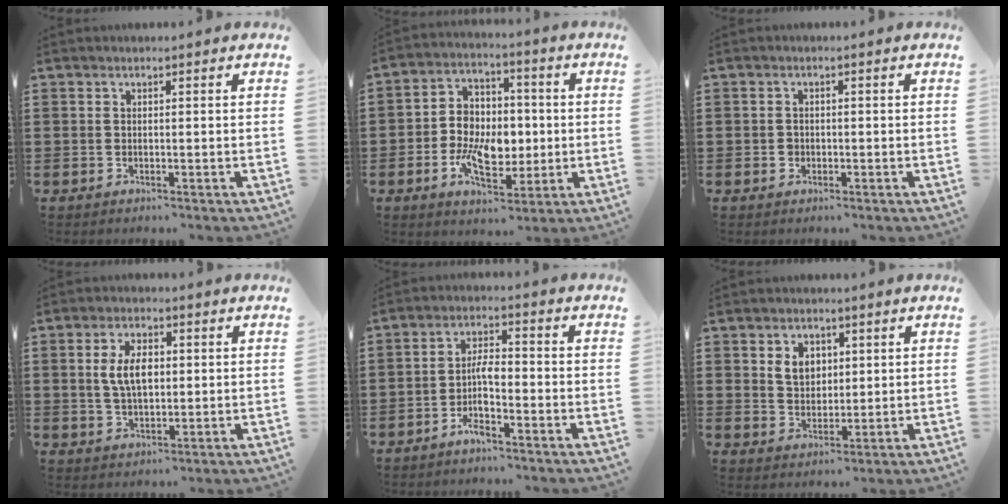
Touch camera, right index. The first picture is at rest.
{"total": 8.9, "force": [-1.4, 6.2, 6.3], "torque": [-0.121, 0.008, -0.028]}
{"total": 1.1, "force": [-0.4, 1.0, 0.4], "torque": [-0.010, 0.002, -0.008]}
{"total": 6.1, "force": [0.7, 3.2, 5.1], "torque": [-0.104, 0.006, 0.007]}
{"total": 4.7, "force": [-2.2, 1.3, 3.9], "torque": [-0.083, 0.008, -0.047]}
{"total": 4.3, "force": [1.5, 3.4, 2.2], "torque": [-0.056, 0.011, 0.025]}